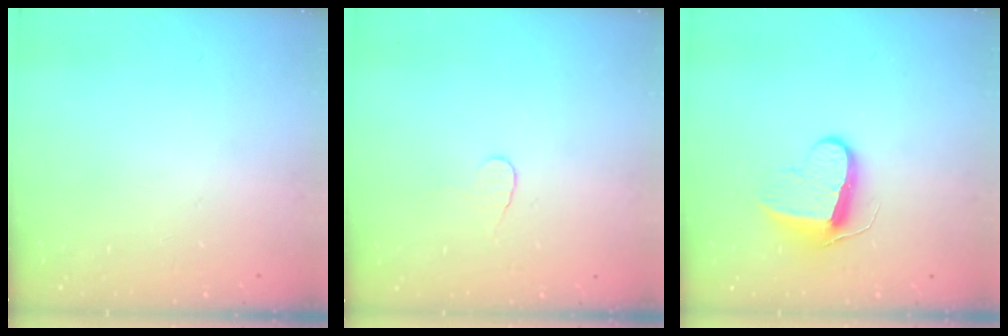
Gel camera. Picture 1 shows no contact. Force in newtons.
{"total": 3.9, "press": 3.9, "slide": 0.4}
{"total": 9.9, "press": 9.9, "slide": 0.2}